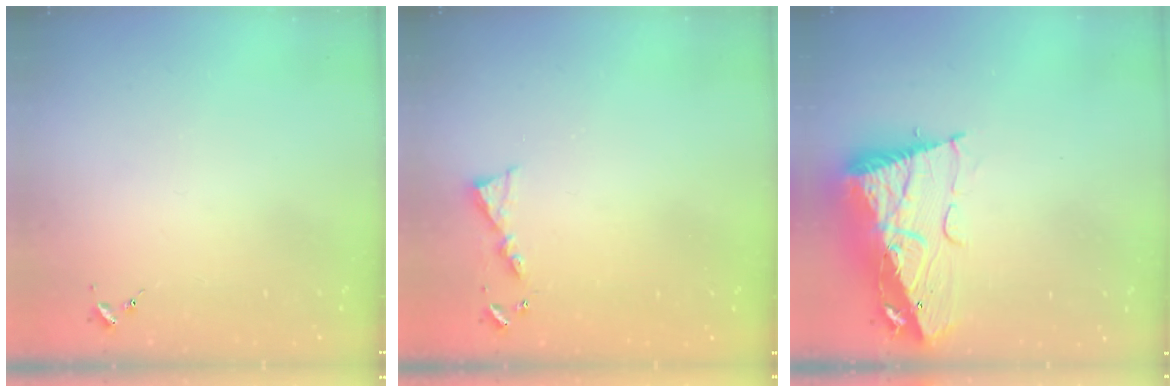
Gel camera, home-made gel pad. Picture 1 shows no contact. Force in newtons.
{"total": 4.9, "press": 4.9, "slide": 0.5}
{"total": 16.3, "press": 16.1, "slide": 2.0}